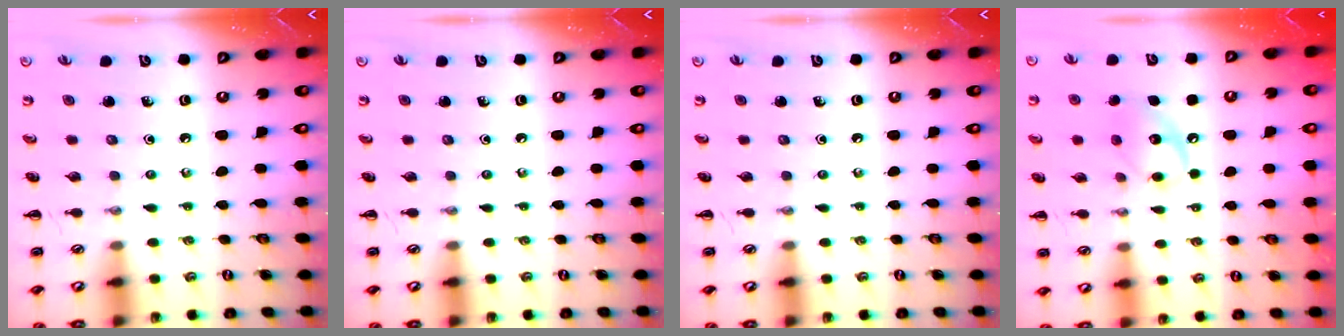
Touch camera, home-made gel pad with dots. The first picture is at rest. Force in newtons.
{"total": 0.0}
{"total": 0.0}
{"total": 10.6, "press": 10.6, "slide": 1.3}